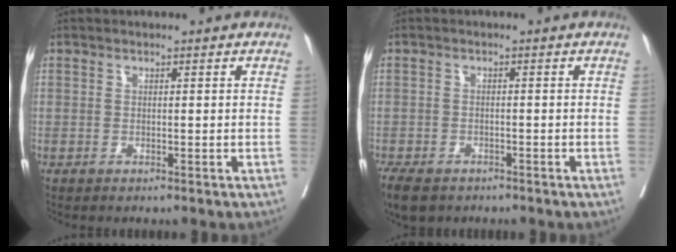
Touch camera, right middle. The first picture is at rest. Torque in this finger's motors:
{"motor_torque": [0.56, -0.52, 0.24, 0.06]}